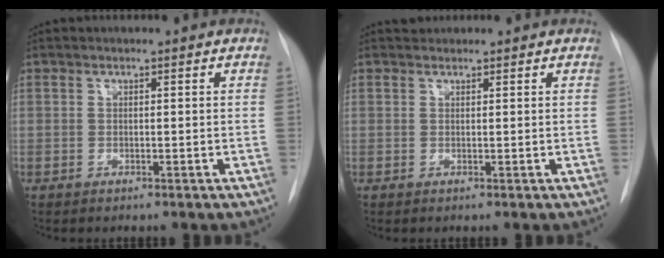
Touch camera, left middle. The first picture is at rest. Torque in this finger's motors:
{"motor_torque": [0.06, -0.06, -0.01, 0.01]}